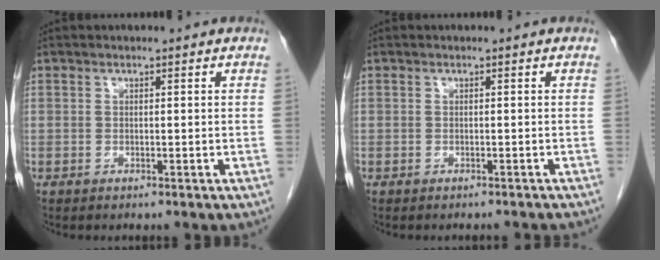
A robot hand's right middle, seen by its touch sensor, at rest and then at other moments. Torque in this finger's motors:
{"motor_torque": [-0.18, -0.26, -0.15, -0.02]}